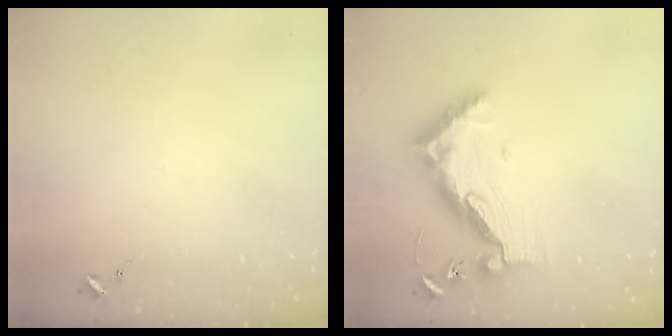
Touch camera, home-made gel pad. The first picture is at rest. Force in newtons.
{"total": 13.4, "press": 13.3, "slide": 1.4}